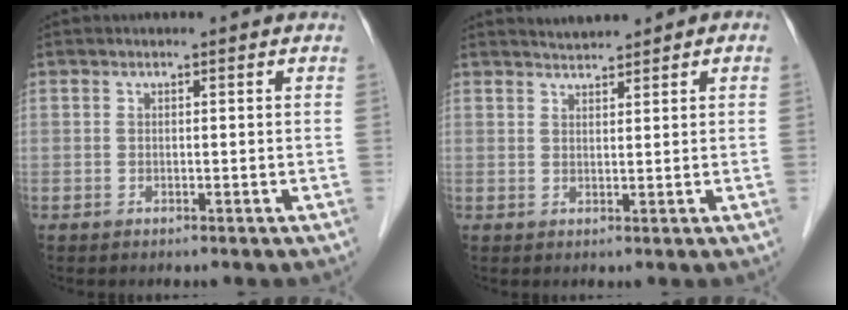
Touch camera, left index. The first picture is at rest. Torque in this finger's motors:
{"motor_torque": [0.21, -0.40, -0.11, 0.03]}